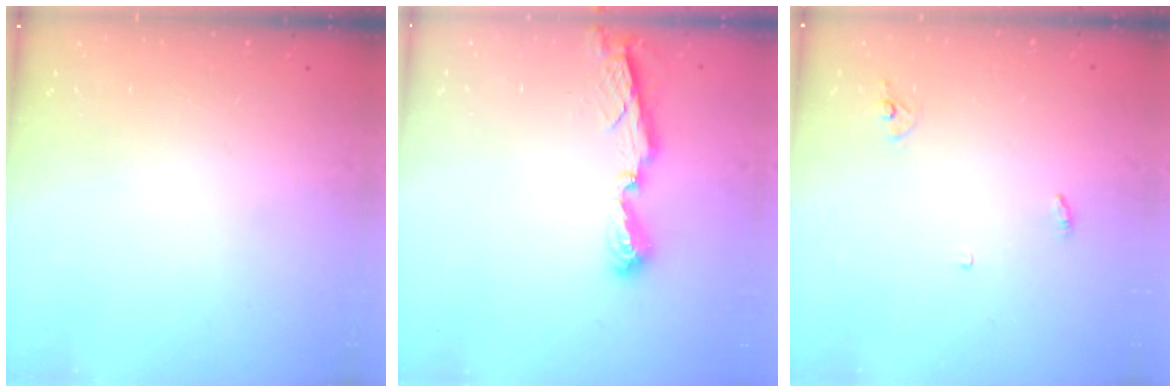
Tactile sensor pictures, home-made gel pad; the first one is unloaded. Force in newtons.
{"total": 7.8, "press": 7.8, "slide": 0.5}
{"total": 2.9, "press": 2.9, "slide": 0.2}